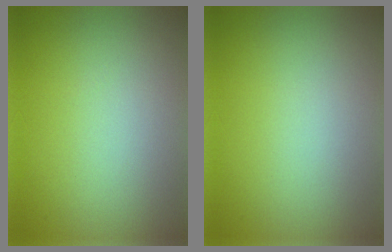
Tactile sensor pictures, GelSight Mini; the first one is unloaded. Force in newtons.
{"total": 0.0}